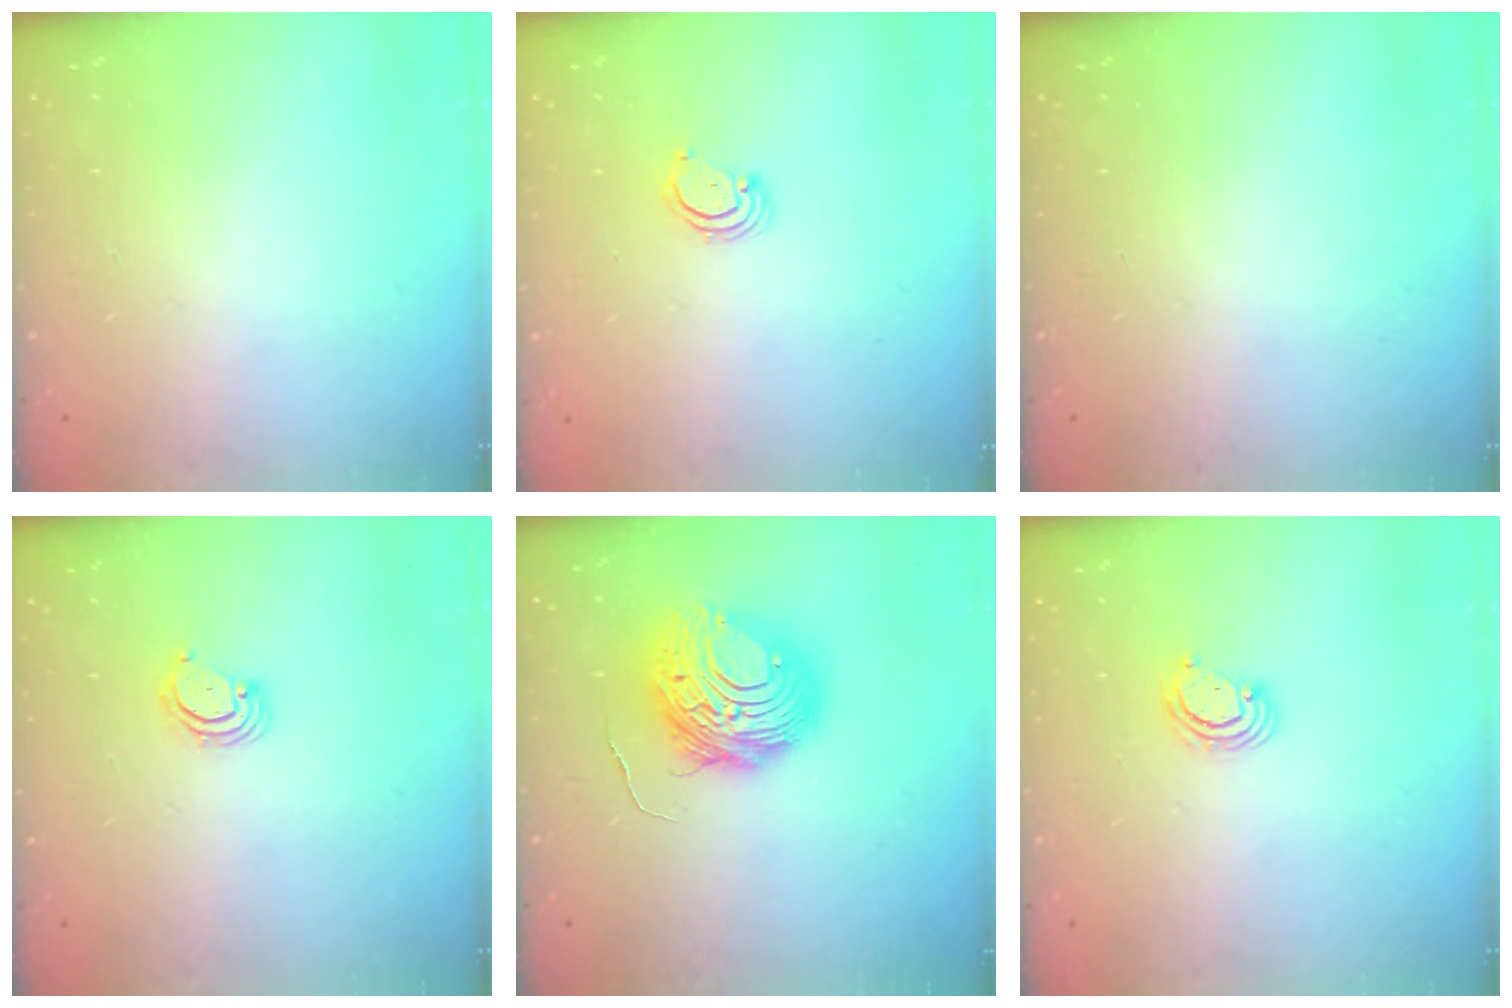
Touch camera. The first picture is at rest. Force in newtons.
{"total": 2.5, "press": 2.5, "slide": 0.2}
{"total": 0.0}
{"total": 3.8, "press": 3.8, "slide": 0.4}
{"total": 12.2, "press": 12.1, "slide": 1.3}
{"total": 2.8, "press": 2.8, "slide": 0.3}